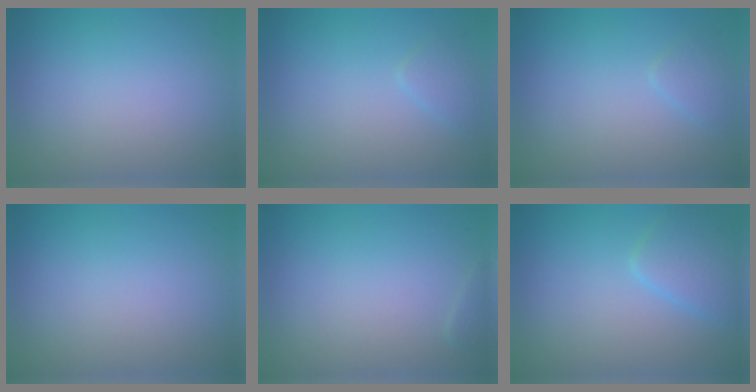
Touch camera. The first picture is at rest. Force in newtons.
{"total": 1.2, "press": 1.2, "slide": 0.1}
{"total": 1.2, "press": 1.2, "slide": 0.1}
{"total": 0.0}
{"total": 0.5, "press": 0.5, "slide": 0.0}
{"total": 2.8, "press": 2.8, "slide": 0.1}